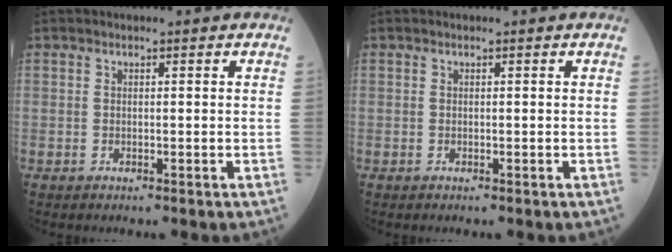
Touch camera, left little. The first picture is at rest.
{"total": 0.0}